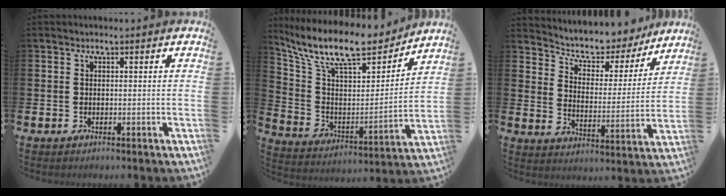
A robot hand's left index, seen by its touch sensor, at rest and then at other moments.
{"total": 12.8, "force": [11.0, 3.6, 5.6], "torque": [-0.136, -0.073, 0.189]}
{"total": 6.8, "force": [6.3, 2.4, 0.9], "torque": [-0.043, -0.053, 0.106]}